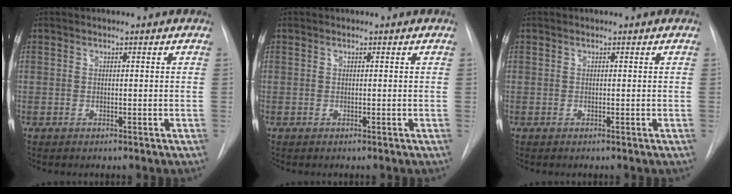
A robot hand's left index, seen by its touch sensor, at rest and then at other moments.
{"total": 0.0}
{"total": 0.0}